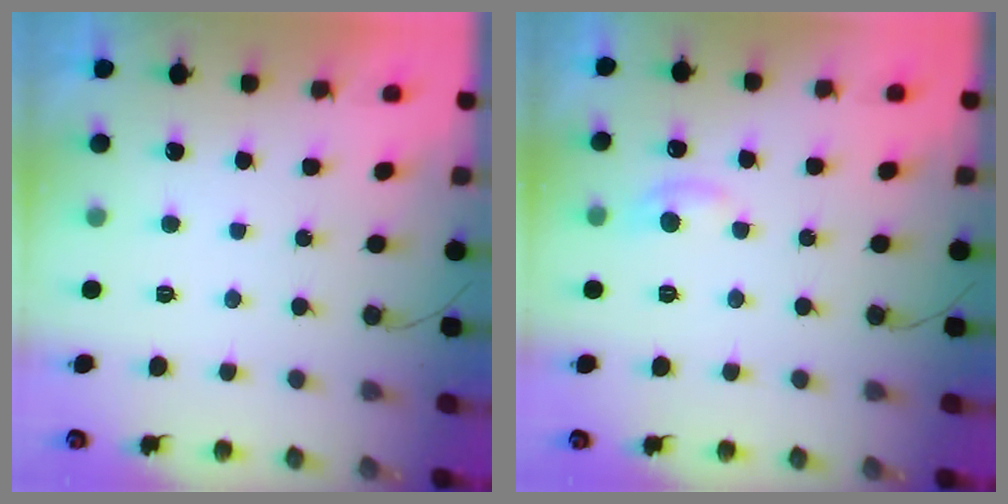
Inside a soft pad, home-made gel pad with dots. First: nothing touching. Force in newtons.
{"total": 5.2, "press": 5.1, "slide": 0.7}